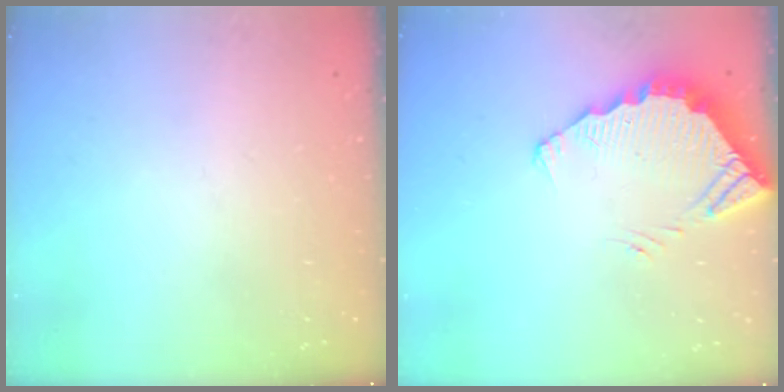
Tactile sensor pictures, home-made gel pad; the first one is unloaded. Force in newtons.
{"total": 4.4, "press": 4.4, "slide": 0.2}